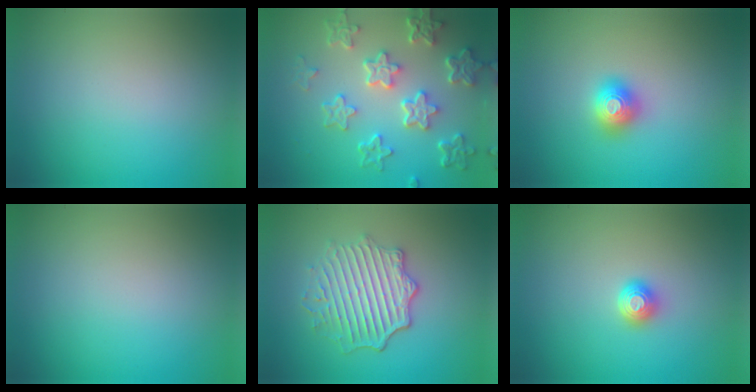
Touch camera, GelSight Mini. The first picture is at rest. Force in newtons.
{"total": 6.4, "press": 4.8, "slide": 4.2}
{"total": 2.0, "press": 2.0, "slide": 0.1}
{"total": 0.0}
{"total": 5.0, "press": 4.1, "slide": 2.9}
{"total": 1.6, "press": 1.3, "slide": 0.9}